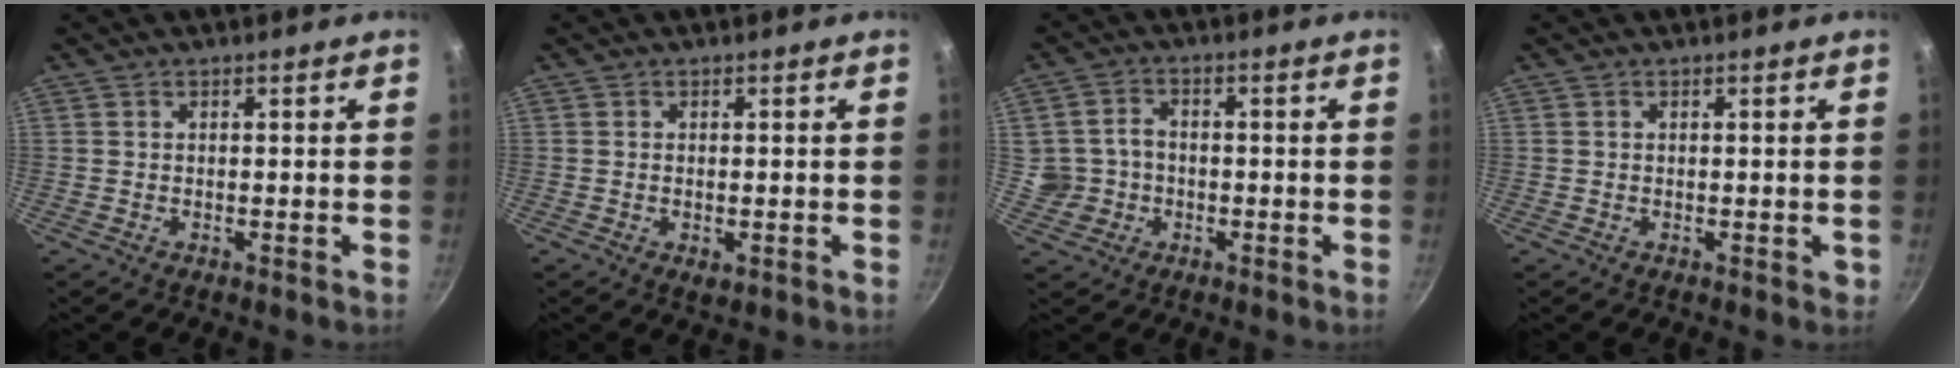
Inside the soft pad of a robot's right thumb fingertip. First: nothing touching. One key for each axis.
{"total": 1.8, "fx": -0.4, "fy": 0.9, "fz": 1.5, "tx": -0.023, "ty": -0.005, "tz": -0.004}
{"total": 5.7, "fx": -0.8, "fy": 5.3, "fz": 1.9, "tx": -0.009, "ty": 0.019, "tz": -0.011}
{"total": 0.5, "fx": 0.1, "fy": 0.4, "fz": 0.3, "tx": 0.001, "ty": 0.002, "tz": 0.002}